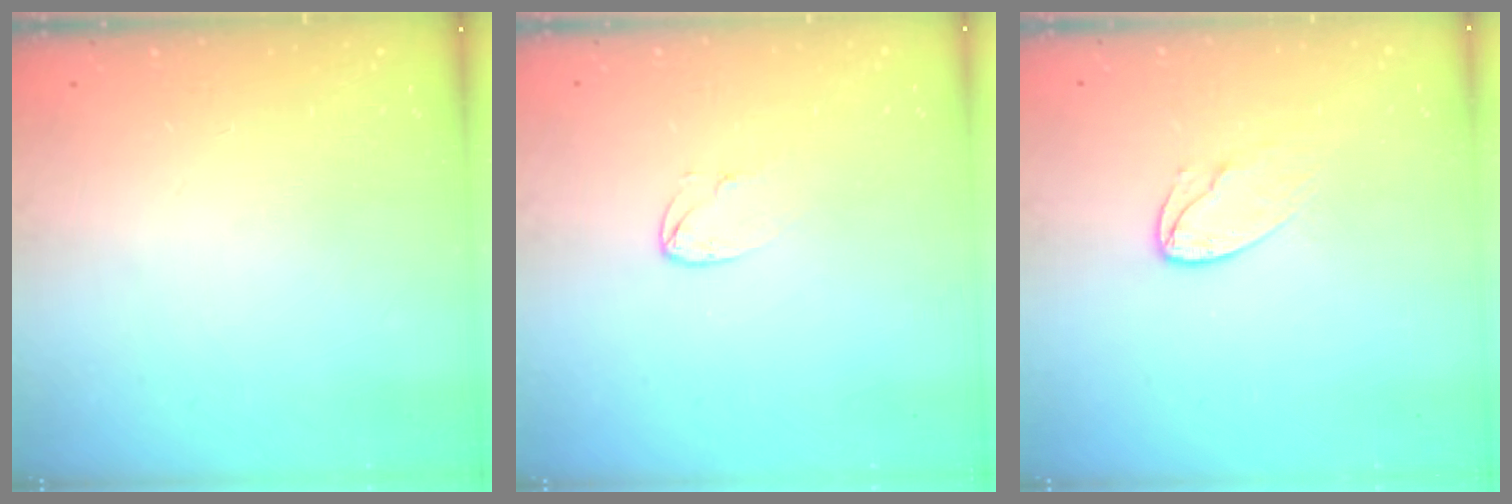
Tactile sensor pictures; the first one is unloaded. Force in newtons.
{"total": 4.2, "press": 4.2, "slide": 0.4}
{"total": 7.1, "press": 7.1, "slide": 0.5}